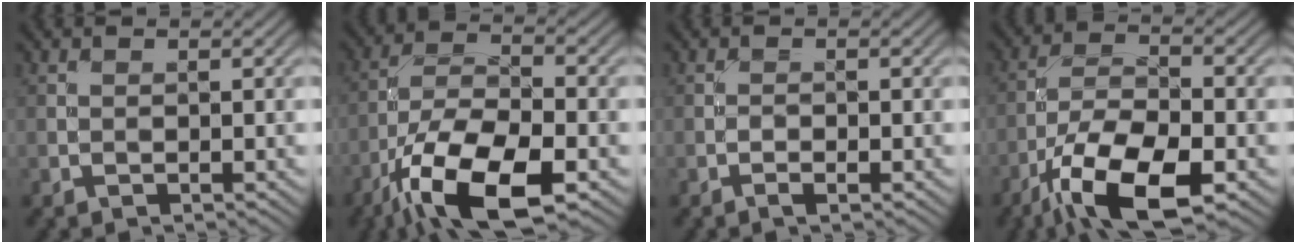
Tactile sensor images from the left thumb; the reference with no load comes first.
{"total": 14.1, "force": [-7.7, 5.3, 10.5], "torque": [-0.212, -0.016, -0.152]}
{"total": 1.1, "force": [-0.6, 0.2, 0.8], "torque": [-0.016, 0.001, -0.014]}
{"total": 12.3, "force": [-6.8, 4.7, 9.2], "torque": [-0.175, -0.008, -0.135]}